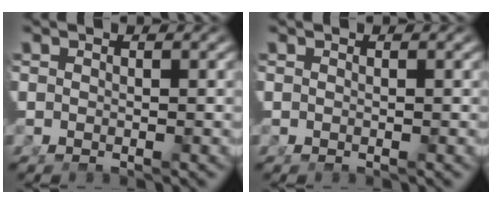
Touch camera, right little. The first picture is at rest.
{"total": 0.0}